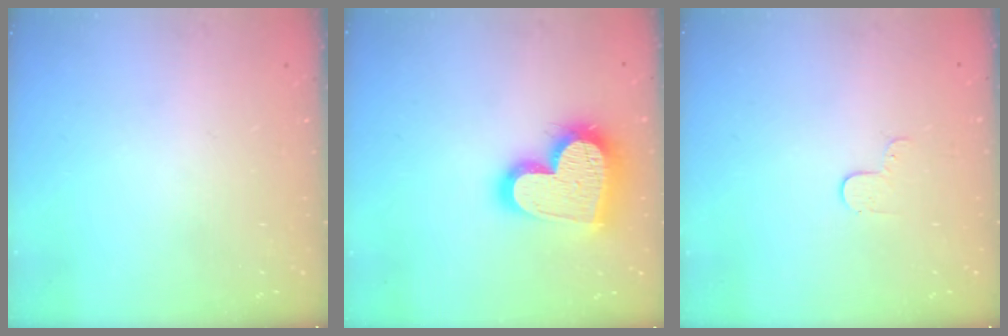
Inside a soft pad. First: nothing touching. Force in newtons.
{"total": 21.6, "press": 21.6, "slide": 1.8}
{"total": 2.9, "press": 2.9, "slide": 0.3}